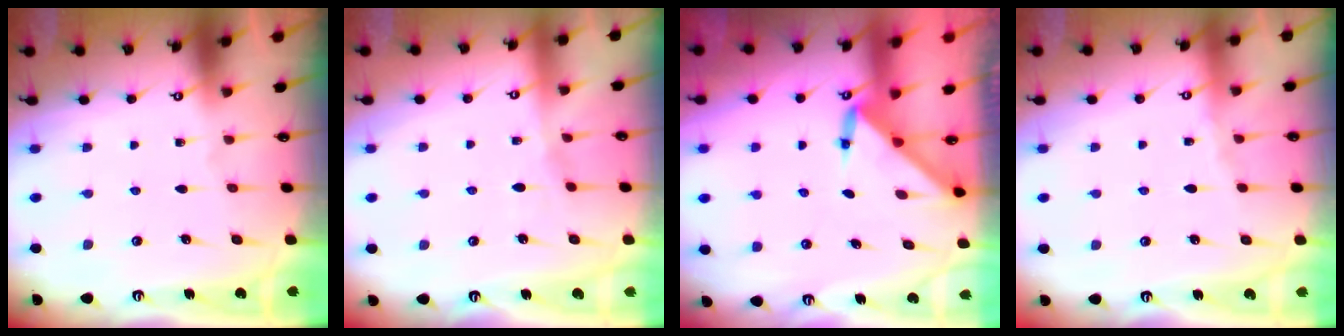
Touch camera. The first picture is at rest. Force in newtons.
{"total": 5.4, "press": 5.4, "slide": 0.7}
{"total": 3.3, "press": 3.3, "slide": 0.2}
{"total": 3.3, "press": 3.2, "slide": 0.5}